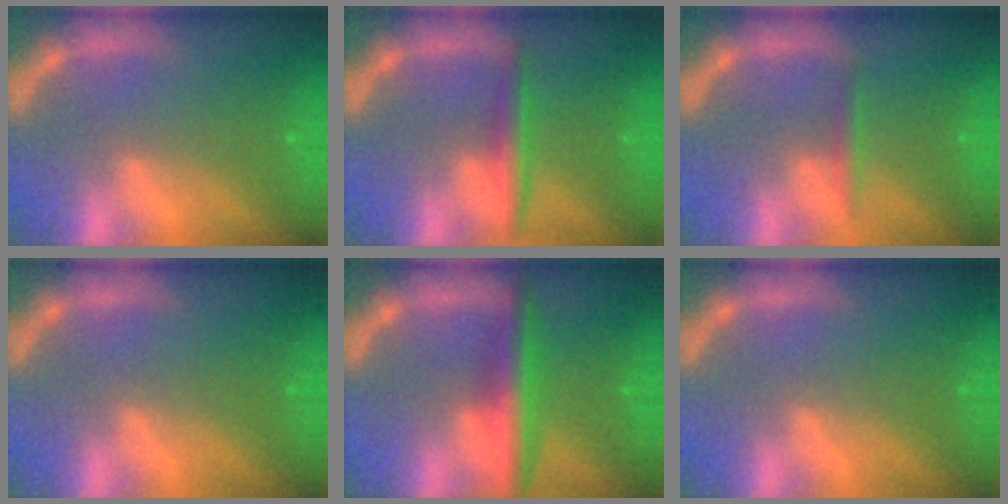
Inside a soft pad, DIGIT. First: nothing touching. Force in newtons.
{"total": 3.0}
{"total": 1.4}
{"total": 0.0}
{"total": 5.0}
{"total": 0.0}